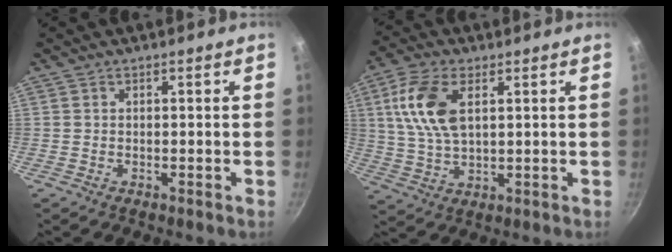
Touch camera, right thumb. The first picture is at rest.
{"total": 11.7, "force": [3.4, 6.1, 9.4], "torque": [-0.198, 0.000, 0.069]}